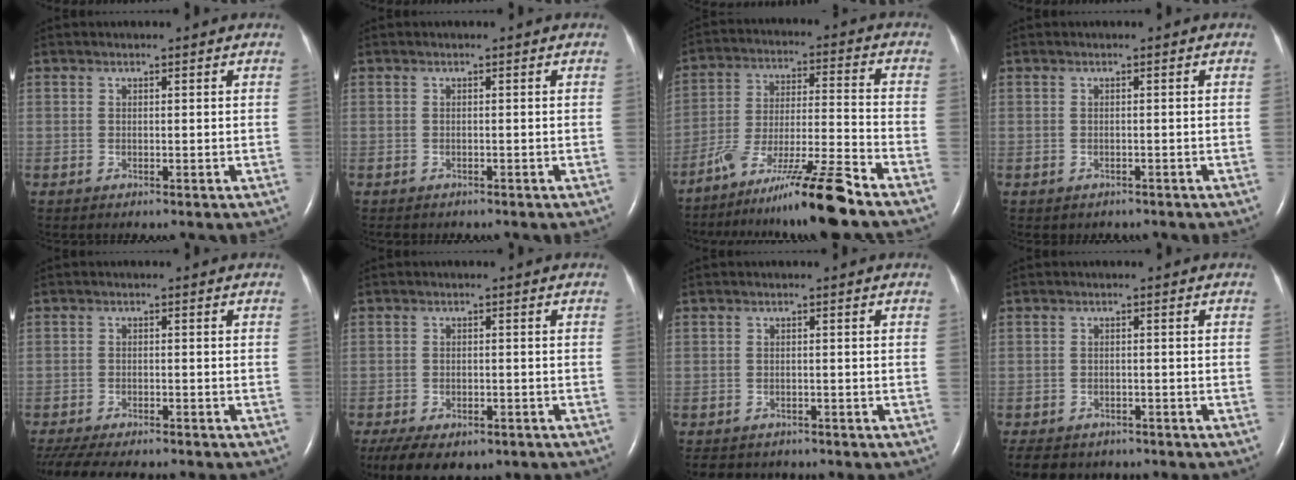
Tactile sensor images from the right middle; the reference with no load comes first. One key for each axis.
{"total": 2.0, "fx": -1.6, "fy": 0.9, "fz": 0.6, "tx": -0.011, "ty": -0.002, "tz": -0.016}
{"total": 13.0, "fx": -10.2, "fy": -1.2, "fz": 7.9, "tx": -0.141, "ty": -0.009, "tz": -0.179}
{"total": 1.4, "fx": -1.0, "fy": 0.9, "fz": 0.1, "tx": -0.007, "ty": 0.001, "tz": -0.010}
{"total": 14.3, "fx": -12.2, "fy": 3.7, "fz": 6.3, "tx": -0.144, "ty": -0.019, "tz": -0.167}
{"total": 10.7, "fx": -7.4, "fy": 5.1, "fz": 5.7, "tx": -0.103, "ty": -0.007, "tz": -0.100}
{"total": 6.0, "fx": -5.3, "fy": 2.6, "fz": 1.4, "tx": -0.019, "ty": -0.001, "tz": -0.063}
{"total": 10.3, "fx": -8.3, "fy": 5.2, "fz": 3.4, "tx": -0.076, "ty": -0.007, "tz": -0.103}